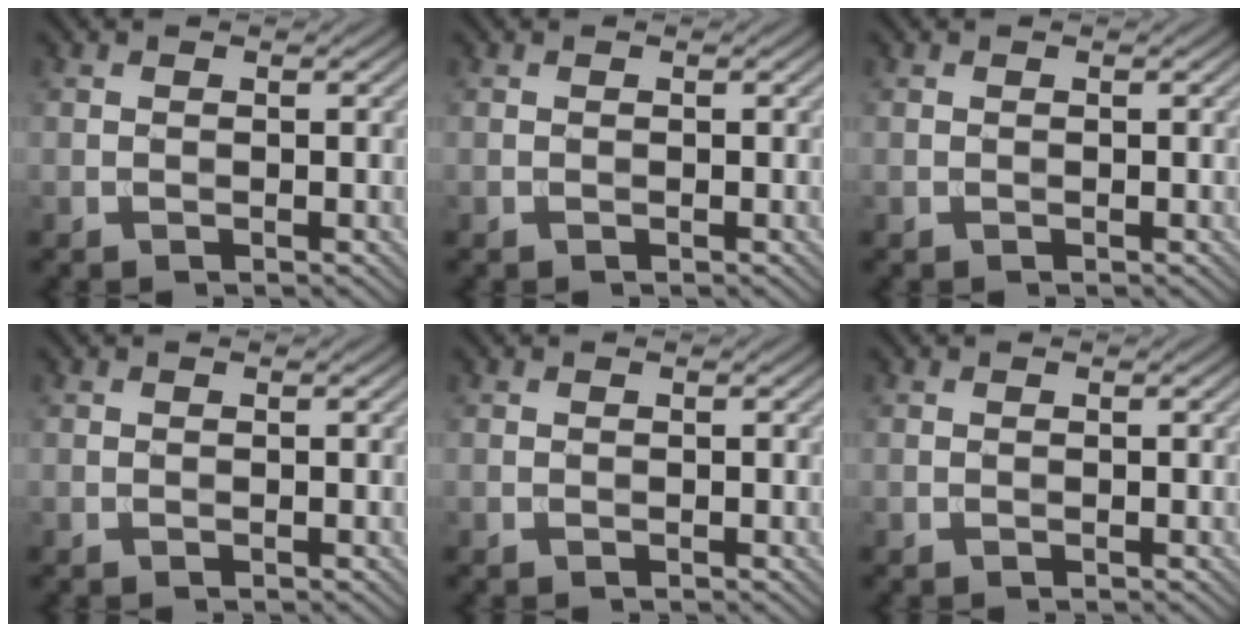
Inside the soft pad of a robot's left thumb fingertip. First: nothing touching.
{"total": 0.0}
{"total": 0.0}
{"total": 0.0}
{"total": 0.0}
{"total": 0.0}